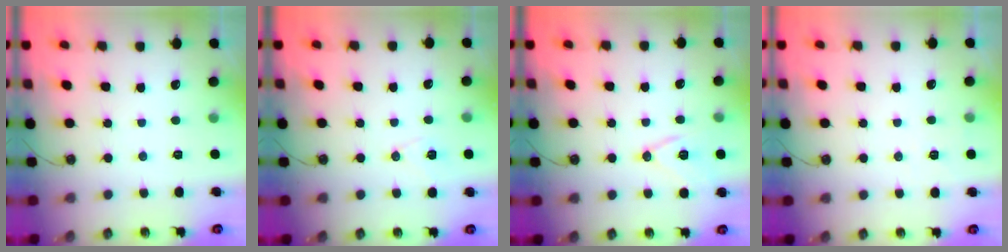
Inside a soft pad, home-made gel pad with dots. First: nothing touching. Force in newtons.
{"total": 7.3, "press": 6.3, "slide": 3.6}
{"total": 11.7, "press": 11.1, "slide": 3.5}
{"total": 7.3, "press": 5.8, "slide": 4.4}